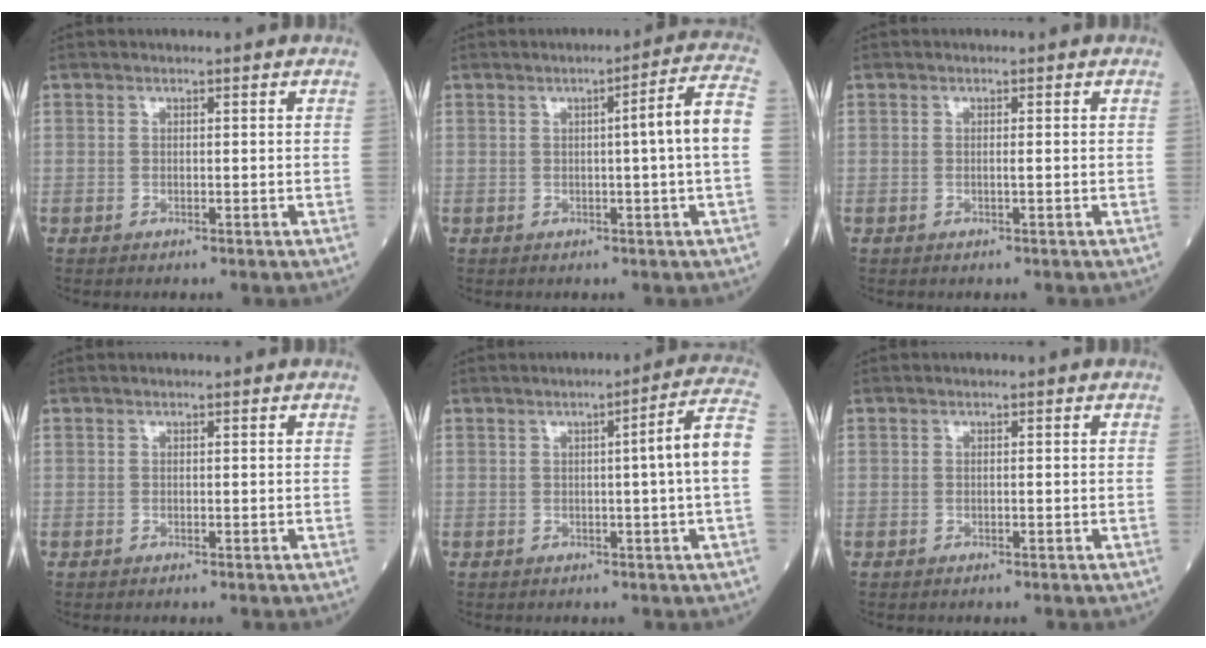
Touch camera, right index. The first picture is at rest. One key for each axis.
{"total": 6.9, "fx": 0.0, "fy": -1.3, "fz": 6.8, "tx": -0.092, "ty": 0.007, "tz": 0.001}
{"total": 0.5, "fx": -0.1, "fy": -0.2, "fz": 0.4, "tx": -0.008, "ty": 0.000, "tz": -0.004}
{"total": 0.0}
{"total": 7.3, "fx": 0.0, "fy": -1.5, "fz": 7.1, "tx": -0.093, "ty": 0.006, "tz": 0.000}
{"total": 0.0}